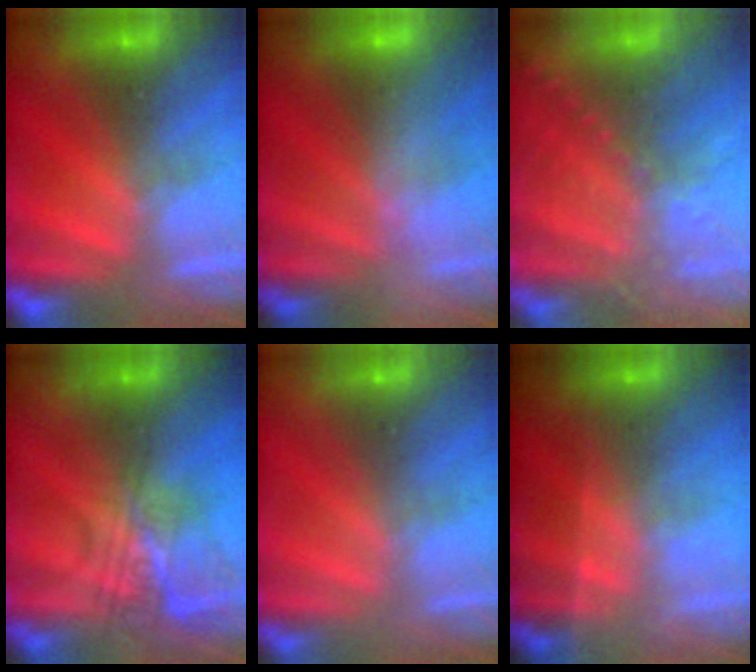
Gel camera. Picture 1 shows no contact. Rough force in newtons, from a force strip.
{"total": 2.4}
{"total": 8.1}
{"total": 2.4}
{"total": 4.5}
{"total": 1.7}